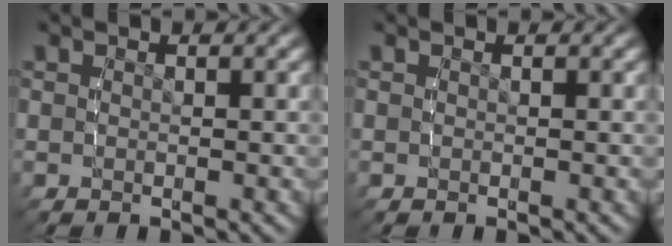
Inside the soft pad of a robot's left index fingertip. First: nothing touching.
{"total": 0.0}